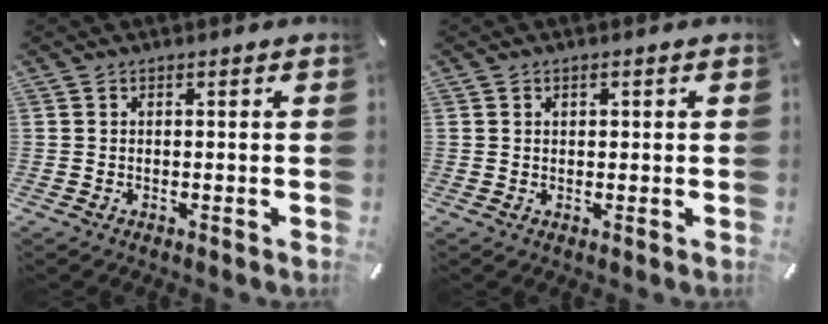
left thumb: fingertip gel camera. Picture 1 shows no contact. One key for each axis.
{"total": 0.9, "fx": 0.3, "fy": 0.8, "fz": 0.3, "tx": 0.002, "ty": 0.001, "tz": 0.003}